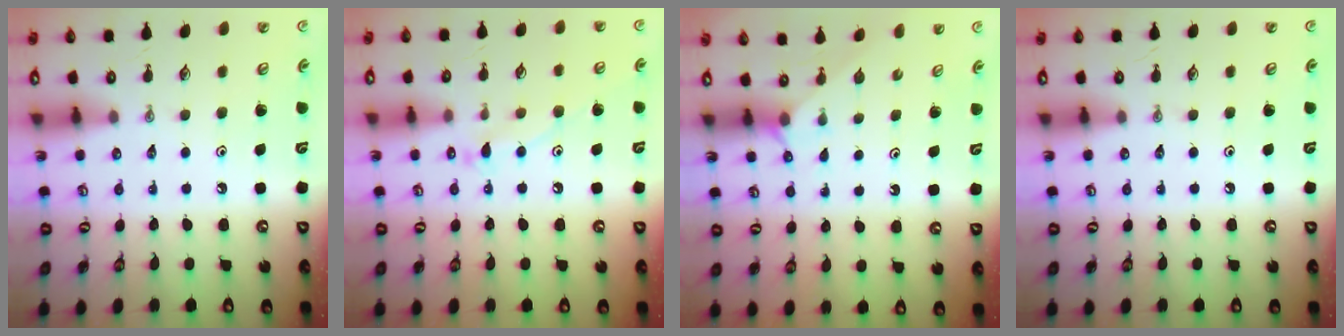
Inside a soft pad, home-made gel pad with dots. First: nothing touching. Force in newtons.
{"total": 10.0, "press": 10.0, "slide": 0.7}
{"total": 2.7, "press": 2.7, "slide": 0.3}
{"total": 0.0}